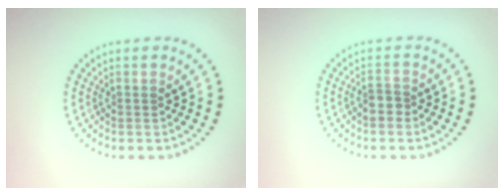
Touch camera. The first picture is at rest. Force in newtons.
{"total": 1.5, "press": 1.2, "slide": 0.9}